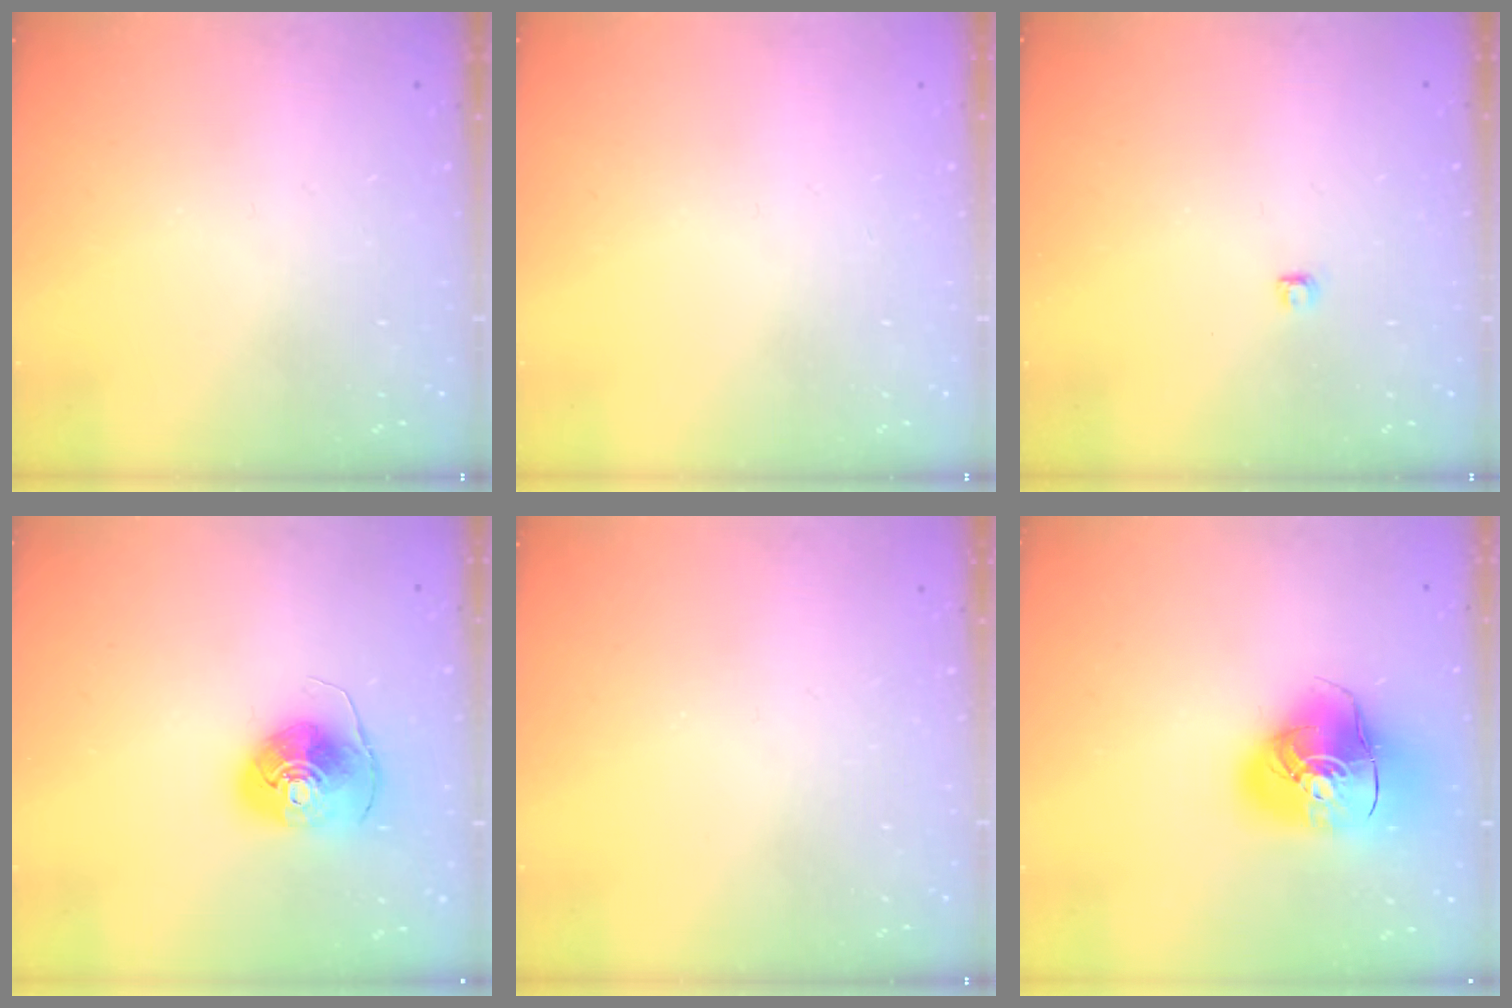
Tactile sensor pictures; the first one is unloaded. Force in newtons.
{"total": 0.0}
{"total": 2.8, "press": 2.7, "slide": 0.3}
{"total": 8.3, "press": 8.3, "slide": 0.5}
{"total": 0.0}
{"total": 15.4, "press": 15.2, "slide": 2.3}